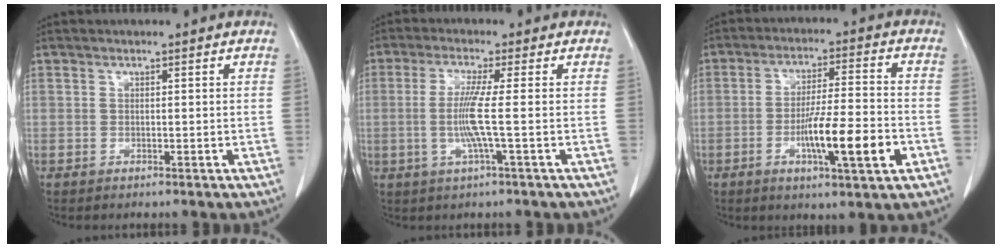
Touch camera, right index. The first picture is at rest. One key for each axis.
{"total": 5.8, "fx": -0.7, "fy": -0.9, "fz": 5.7, "tx": -0.122, "ty": -0.003, "tz": -0.017}
{"total": 11.2, "fx": -3.8, "fy": 0.8, "fz": 10.5, "tx": -0.176, "ty": -0.007, "tz": -0.064}